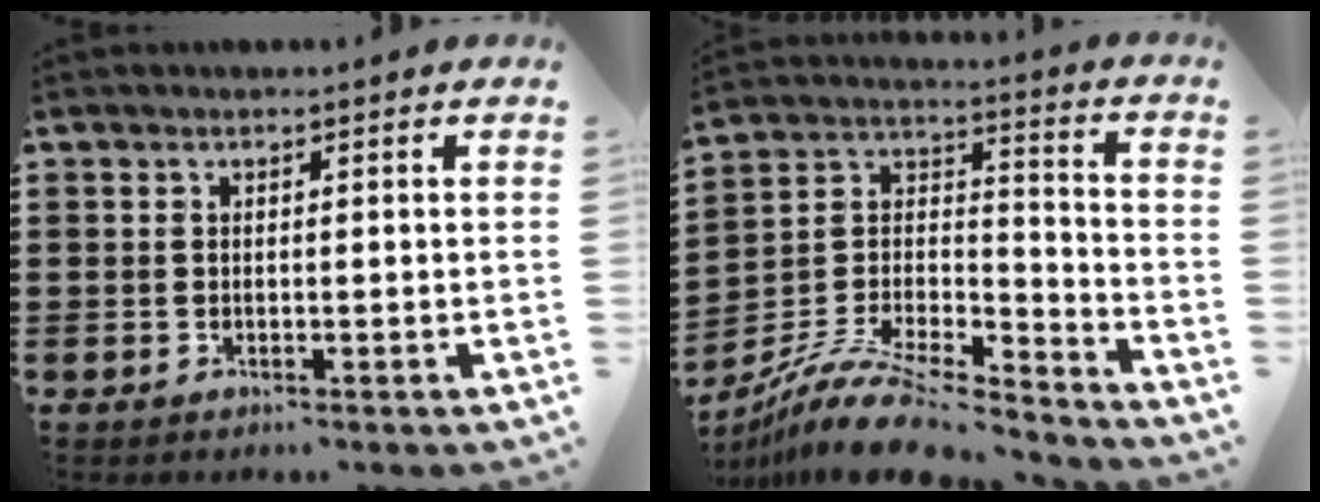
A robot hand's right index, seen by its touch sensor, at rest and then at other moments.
{"total": 11.8, "force": [-9.7, 3.1, 6.0], "torque": [-0.124, 0.023, -0.194]}